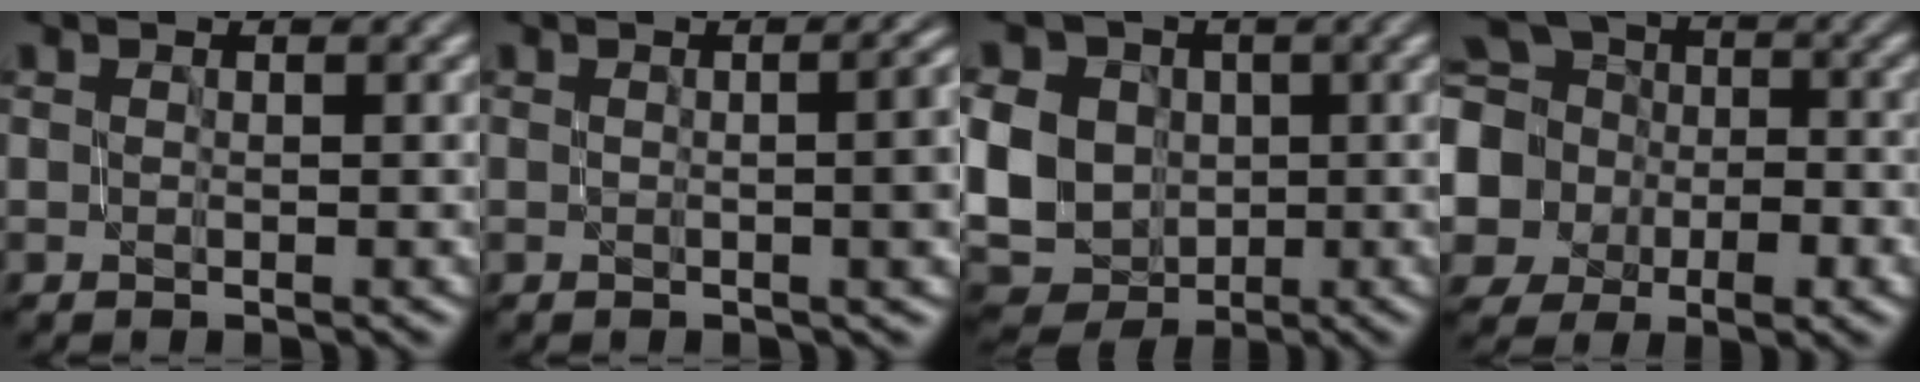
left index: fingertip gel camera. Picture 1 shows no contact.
{"total": 6.3, "force": [0.1, 2.9, 5.7], "torque": [-0.029, 0.010, 0.002]}
{"total": 13.2, "force": [1.0, 11.2, 6.8], "torque": [-0.152, 0.011, -0.002]}
{"total": 10.5, "force": [-1.5, 9.1, 4.9], "torque": [-0.122, 0.001, -0.056]}